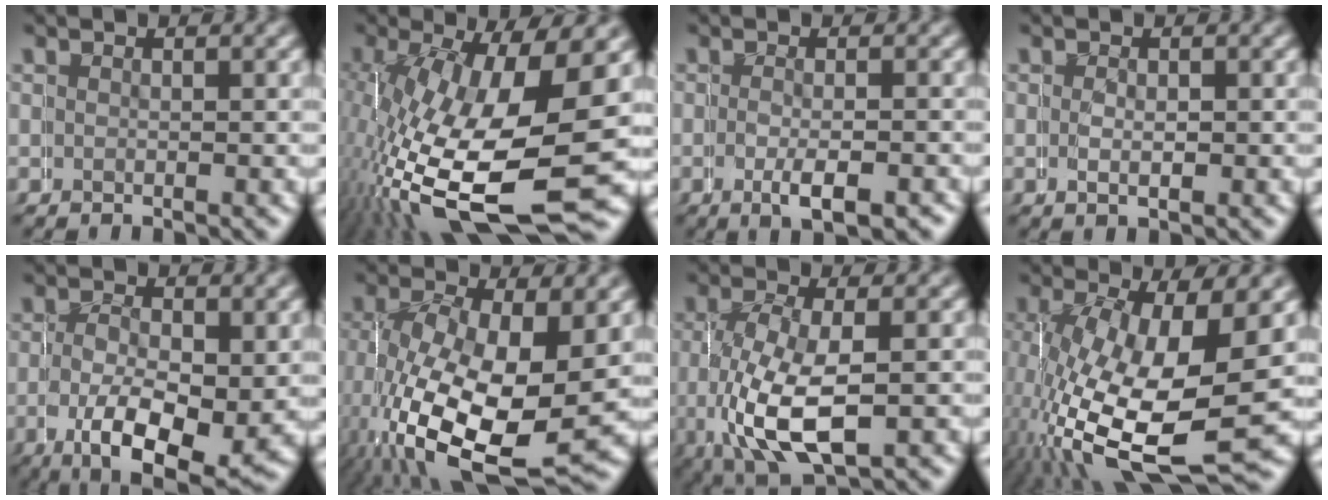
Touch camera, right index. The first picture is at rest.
{"total": 12.3, "force": [-3.3, 5.9, 10.3], "torque": [-0.212, -0.054, -0.017]}
{"total": 2.4, "force": [-0.8, 0.8, 2.1], "torque": [-0.030, 0.000, -0.012]}
{"total": 0.9, "force": [0.8, 0.1, -0.5], "torque": [0.011, 0.000, 0.011]}
{"total": 6.7, "force": [-2.0, 3.8, 5.1], "torque": [-0.115, -0.039, -0.016]}
{"total": 10.6, "force": [-1.9, 6.4, 8.2], "torque": [-0.182, -0.071, 0.008]}
{"total": 5.9, "force": [-1.4, 3.2, 4.8], "torque": [-0.114, -0.030, 0.002]}
{"total": 11.0, "force": [-1.7, 5.8, 9.1], "torque": [-0.209, -0.065, 0.017]}